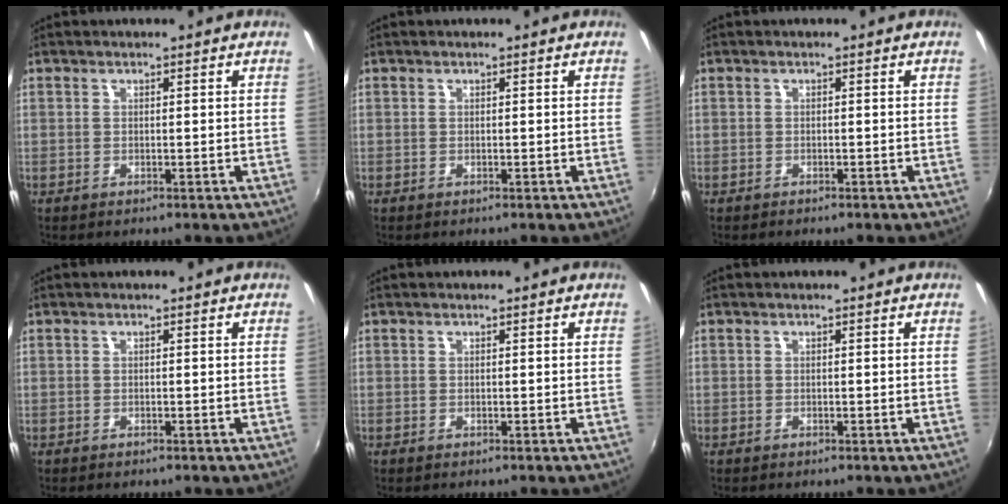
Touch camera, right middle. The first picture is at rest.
{"total": 0.0}
{"total": 0.5, "force": [-0.5, 0.3, 0.0], "torque": [-0.003, -0.001, -0.009]}
{"total": 0.0}
{"total": 0.0}
{"total": 0.0}